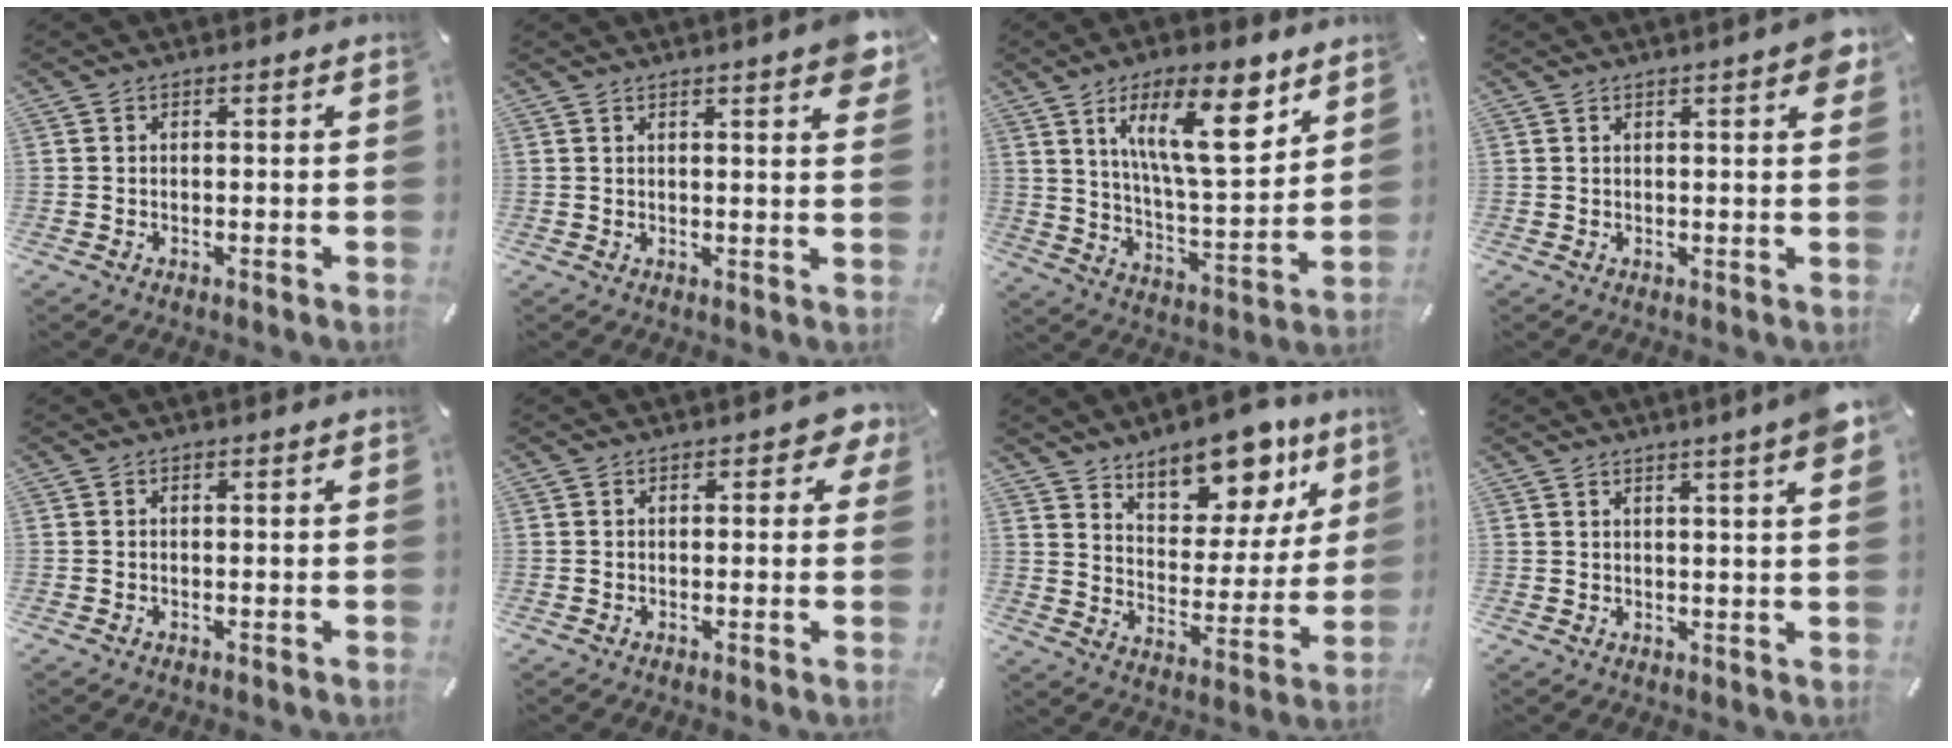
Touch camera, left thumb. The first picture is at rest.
{"total": 4.2, "force": [2.8, 0.7, 3.1], "torque": [-0.042, -0.019, 0.044]}
{"total": 18.6, "force": [9.6, 6.3, 14.6], "torque": [-0.240, -0.037, 0.152]}
{"total": 3.8, "force": [1.7, 0.9, 3.2], "torque": [-0.048, -0.003, 0.026]}
{"total": 0.0}
{"total": 2.9, "force": [1.1, 1.8, 2.0], "torque": [-0.018, 0.000, 0.013]}
{"total": 15.8, "force": [12.8, 7.3, 5.7], "torque": [-0.074, -0.107, 0.221]}
{"total": 5.0, "force": [3.2, 0.2, 3.8], "torque": [-0.054, -0.017, 0.052]}